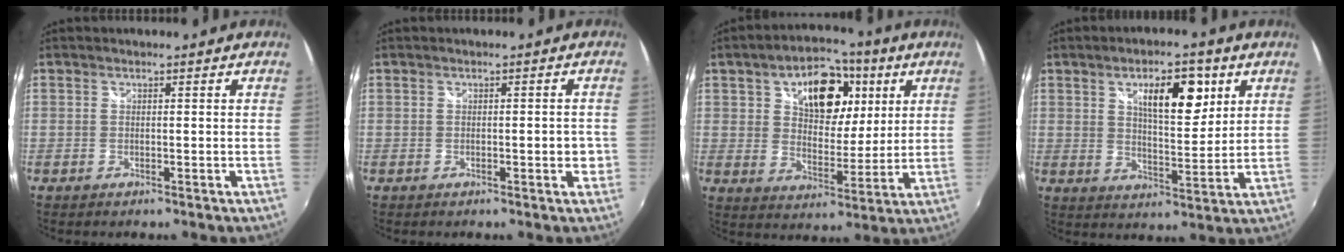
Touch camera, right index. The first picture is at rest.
{"total": 2.1, "force": [-0.6, 0.9, 1.7], "torque": [-0.021, 0.003, -0.005]}
{"total": 16.7, "force": [6.3, 10.3, 11.6], "torque": [-0.199, 0.027, 0.102]}
{"total": 10.7, "force": [4.7, 4.3, 8.6], "torque": [-0.126, 0.007, 0.075]}